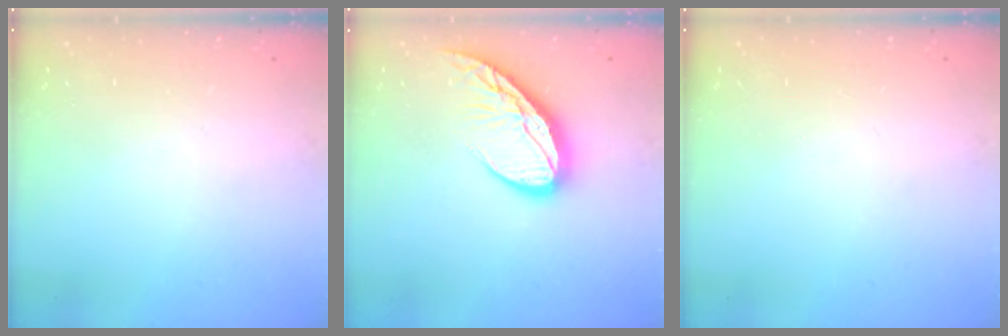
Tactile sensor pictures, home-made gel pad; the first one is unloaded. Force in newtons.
{"total": 11.8, "press": 11.7, "slide": 1.2}
{"total": 0.0}